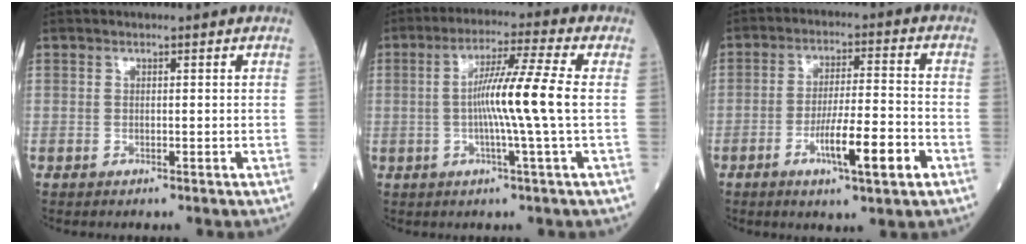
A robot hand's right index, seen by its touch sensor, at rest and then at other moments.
{"total": 9.2, "force": [-0.4, -1.9, 9.0], "torque": [-0.165, 0.004, -0.009]}
{"total": 9.3, "force": [-4.0, 0.7, 8.3], "torque": [-0.144, -0.005, -0.065]}